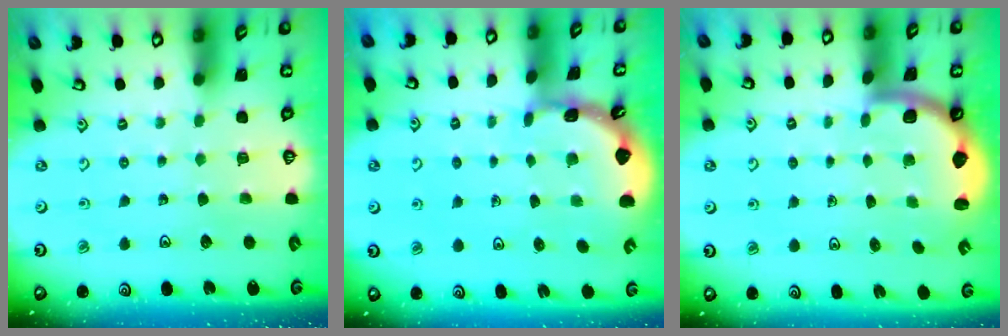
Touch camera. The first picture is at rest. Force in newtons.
{"total": 1.7, "press": 1.7, "slide": 0.2}
{"total": 1.6, "press": 1.6, "slide": 0.1}